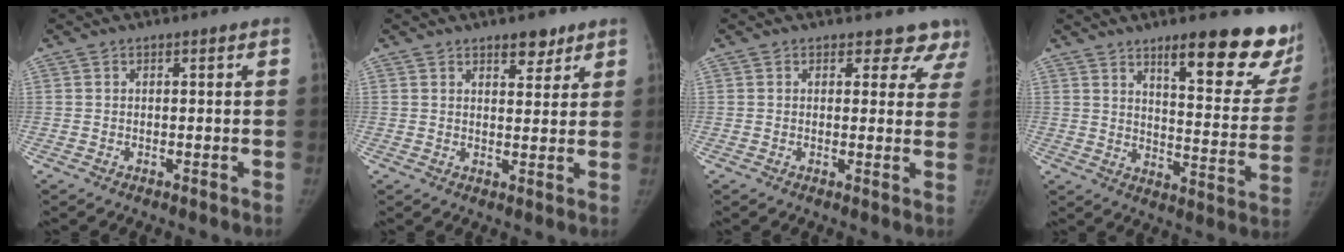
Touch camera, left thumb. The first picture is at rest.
{"total": 4.4, "force": [3.1, 2.1, 2.3], "torque": [-0.007, -0.018, 0.047]}
{"total": 6.1, "force": [5.2, 3.2, 0.4], "torque": [0.047, -0.021, 0.033]}
{"total": 20.8, "force": [14.0, 5.6, 14.4], "torque": [-0.144, -0.085, 0.188]}